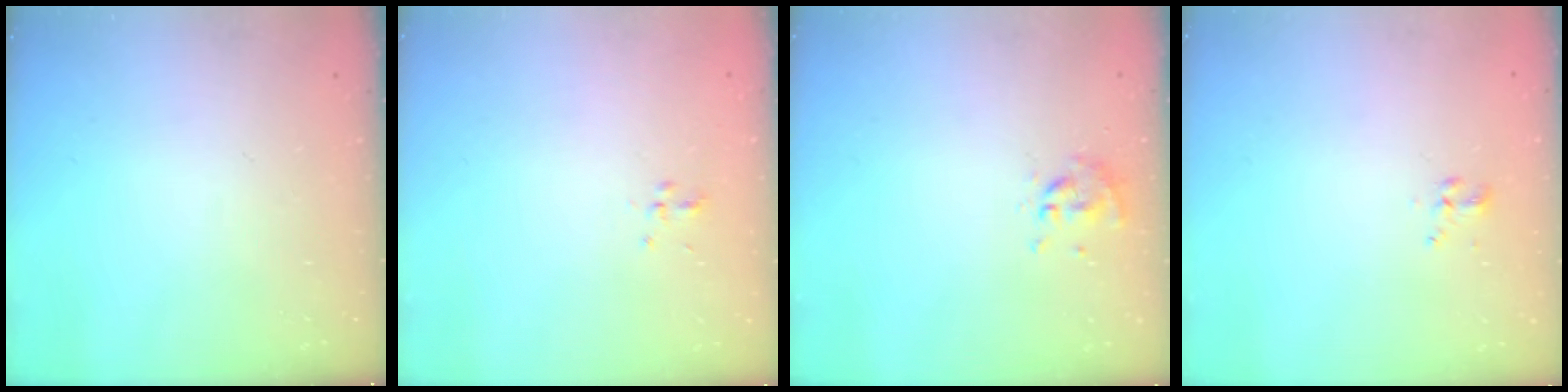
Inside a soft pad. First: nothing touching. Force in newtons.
{"total": 2.0, "press": 1.8, "slide": 0.8}
{"total": 0.0}
{"total": 2.1, "press": 1.8, "slide": 1.1}